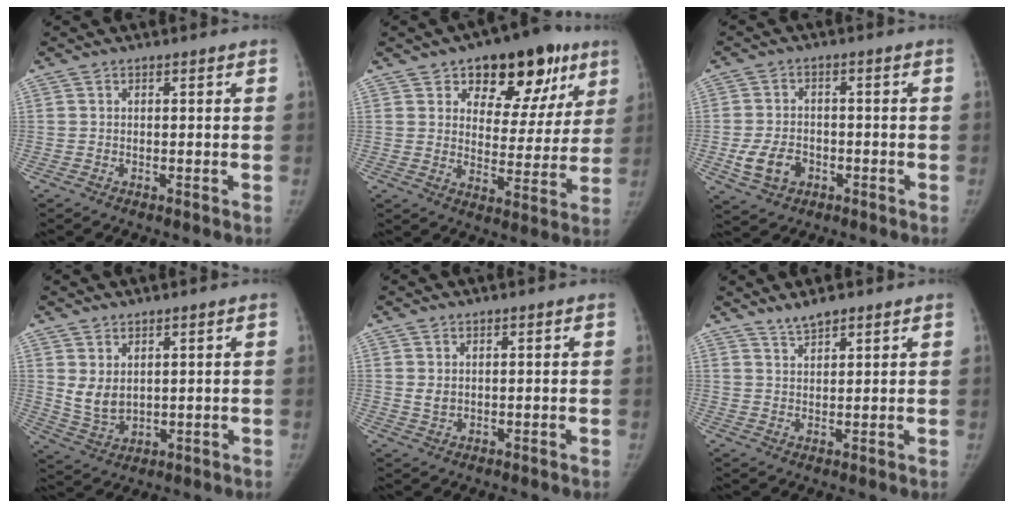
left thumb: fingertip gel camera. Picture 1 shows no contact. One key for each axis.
{"total": 18.7, "fx": 10.0, "fy": 10.8, "fz": 11.5, "tx": -0.090, "ty": -0.023, "tz": 0.138}
{"total": 7.1, "fx": -2.5, "fy": 5.3, "fz": 4.0, "tx": -0.066, "ty": 0.012, "tz": -0.039}
{"total": 5.6, "fx": 2.0, "fy": 3.6, "fz": 3.7, "tx": -0.057, "ty": -0.022, "tz": 0.054}
{"total": 1.8, "fx": 0.6, "fy": 1.3, "fz": 1.1, "tx": -0.014, "ty": -0.009, "tz": 0.017}
{"total": 3.7, "fx": 3.2, "fy": 1.0, "fz": 1.5, "tx": -0.023, "ty": -0.018, "tz": 0.060}